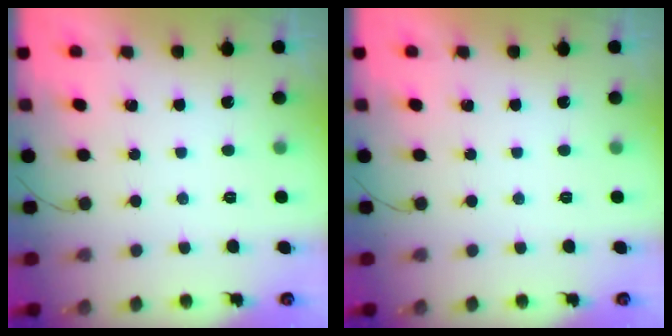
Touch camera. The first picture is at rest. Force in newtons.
{"total": 0.0}